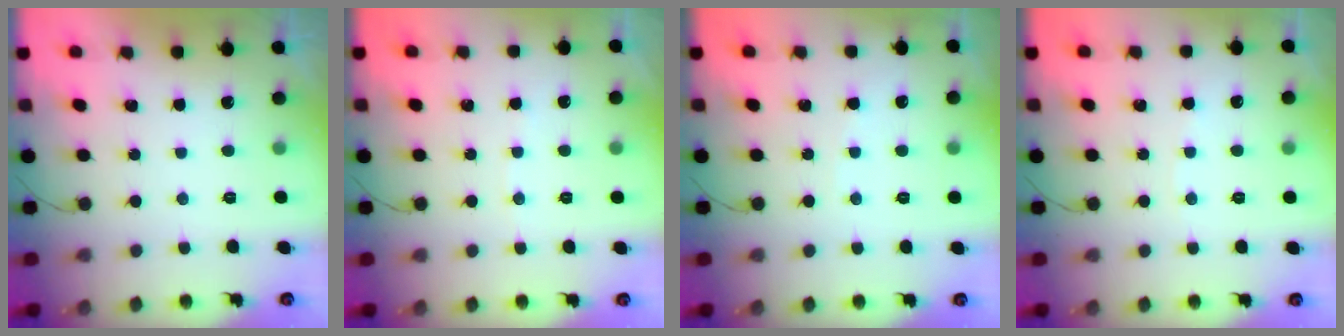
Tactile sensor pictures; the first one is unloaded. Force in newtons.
{"total": 2.6, "press": 2.6, "slide": 0.3}
{"total": 2.0, "press": 2.0, "slide": 0.2}
{"total": 2.6, "press": 2.6, "slide": 0.3}